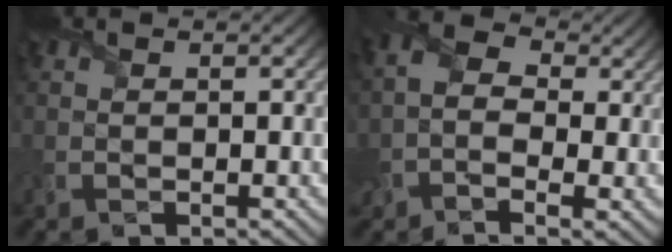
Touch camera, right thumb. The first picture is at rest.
{"total": 6.5, "force": [-0.2, 4.6, 4.7], "torque": [-0.113, -0.007, -0.008]}